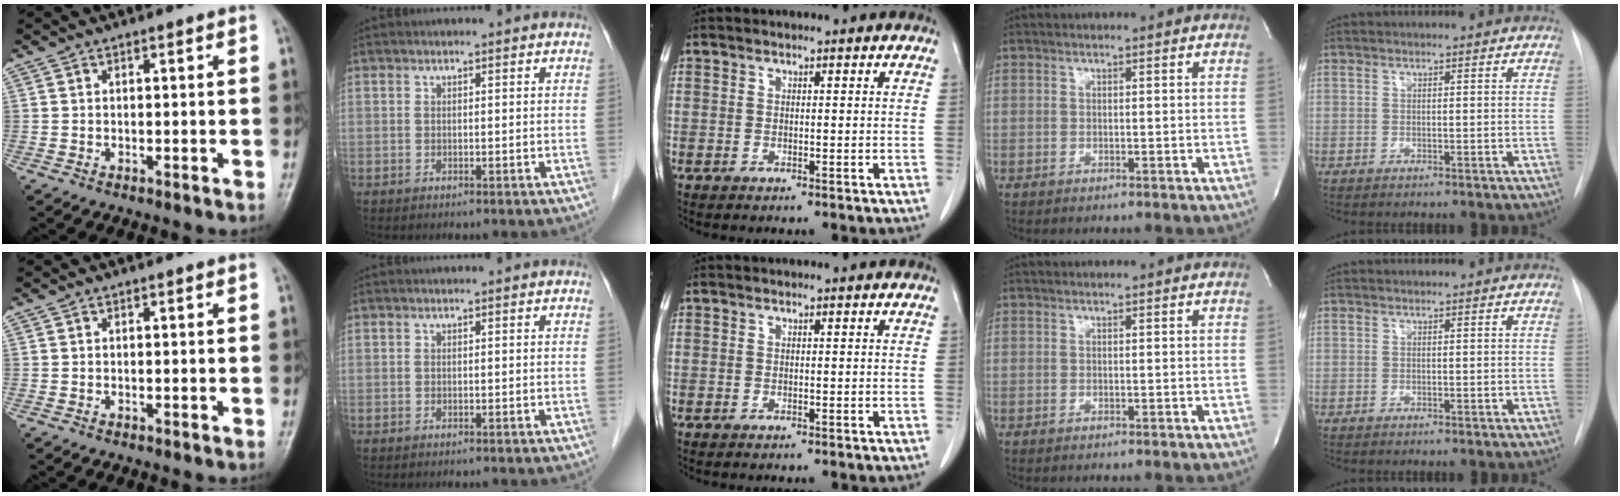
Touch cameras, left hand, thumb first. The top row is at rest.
{}